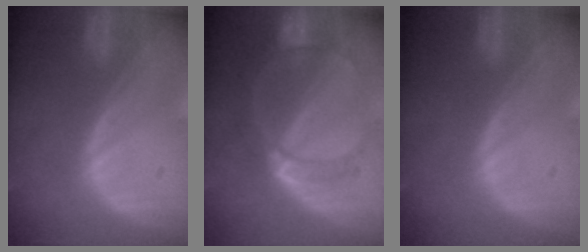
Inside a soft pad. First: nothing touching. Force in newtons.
{"total": 7.2, "press": 6.5, "slide": 3.1}
{"total": 0.0}